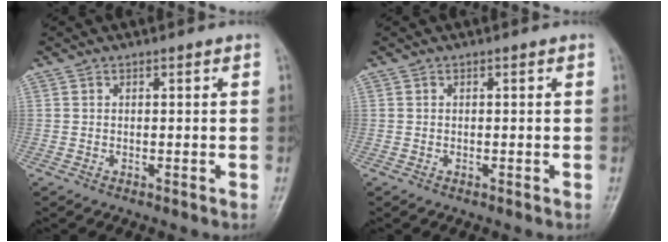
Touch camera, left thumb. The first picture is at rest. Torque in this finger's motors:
{"motor_torque": [-0.14, -0.11, -0.41, 0.01, 0.00]}